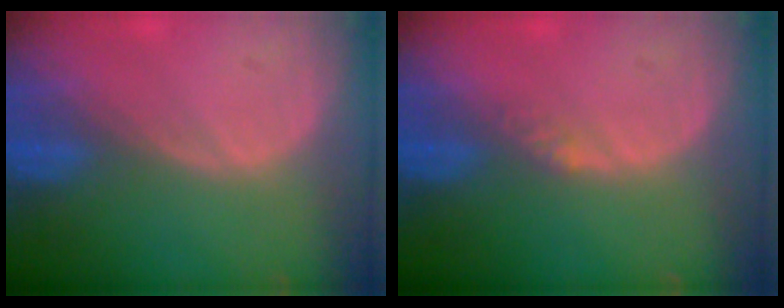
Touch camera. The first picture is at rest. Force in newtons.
{"total": 1.4, "press": 1.1, "slide": 0.8}